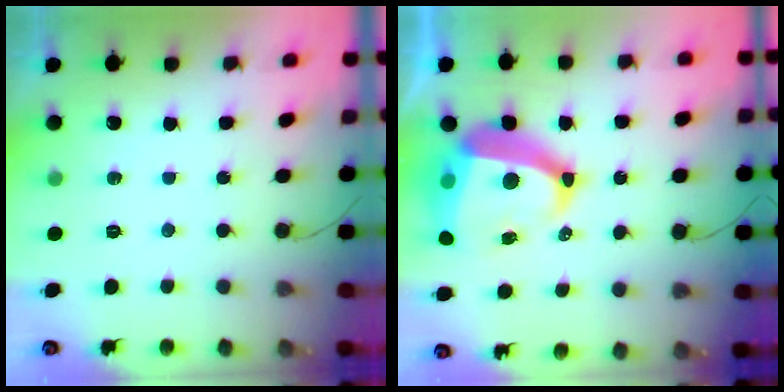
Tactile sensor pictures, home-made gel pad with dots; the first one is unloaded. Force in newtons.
{"total": 18.7, "press": 18.5, "slide": 2.3}